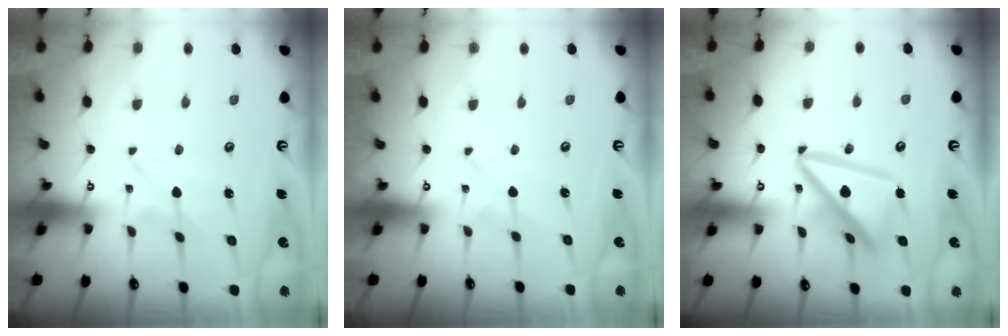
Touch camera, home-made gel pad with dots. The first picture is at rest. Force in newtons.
{"total": 0.0}
{"total": 15.1, "press": 15.0, "slide": 1.5}